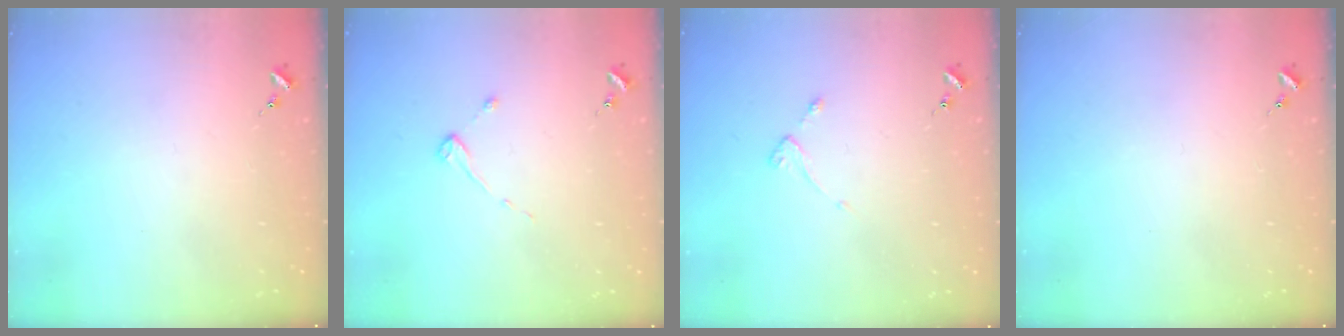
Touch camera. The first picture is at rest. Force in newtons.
{"total": 2.6, "press": 2.5, "slide": 0.4}
{"total": 2.7, "press": 2.6, "slide": 0.5}
{"total": 0.0}